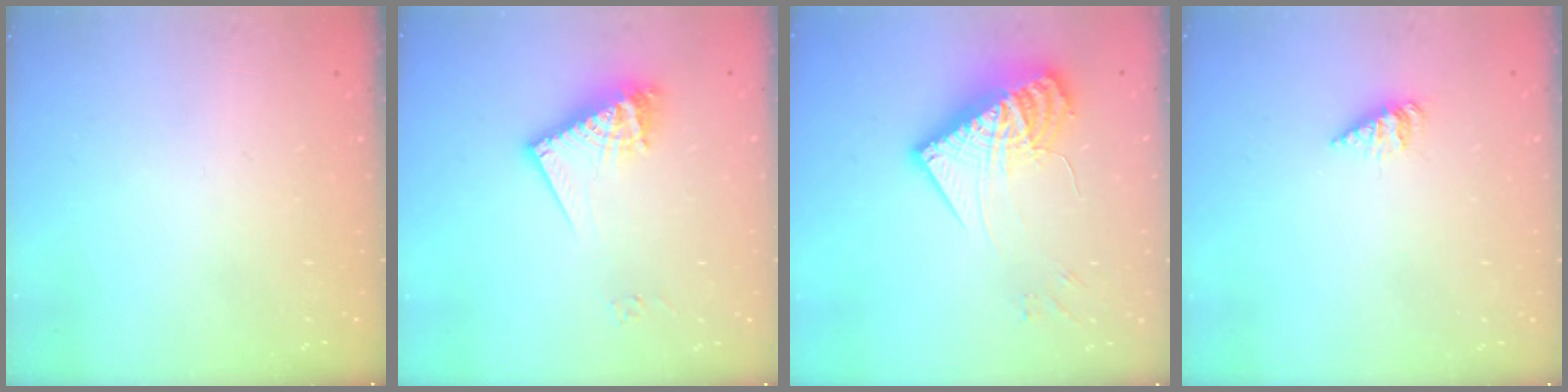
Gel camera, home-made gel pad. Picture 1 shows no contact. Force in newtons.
{"total": 13.0, "press": 12.9, "slide": 1.2}
{"total": 15.1, "press": 15.1, "slide": 0.6}
{"total": 3.4, "press": 3.3, "slide": 0.4}